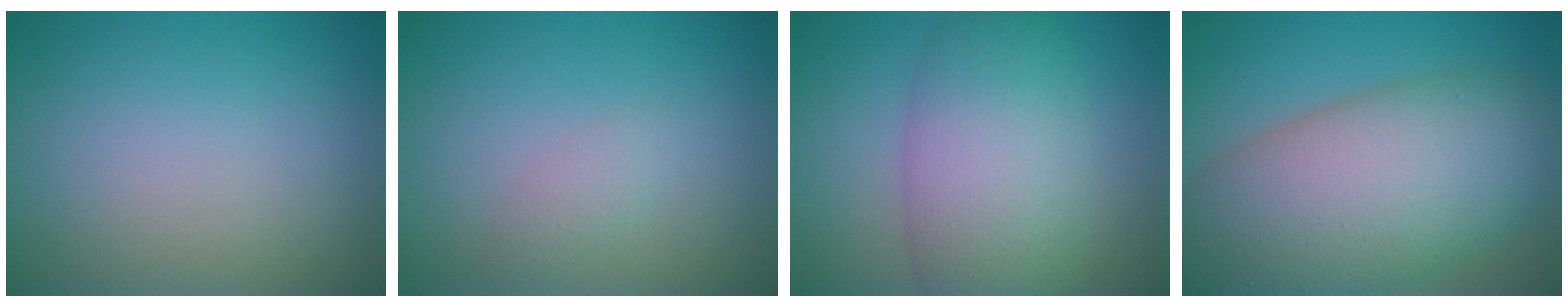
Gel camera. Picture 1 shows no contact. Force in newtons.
{"total": 1.2, "press": 1.2, "slide": 0.1}
{"total": 8.2, "press": 8.2, "slide": 0.2}
{"total": 13.4, "press": 13.4, "slide": 0.8}